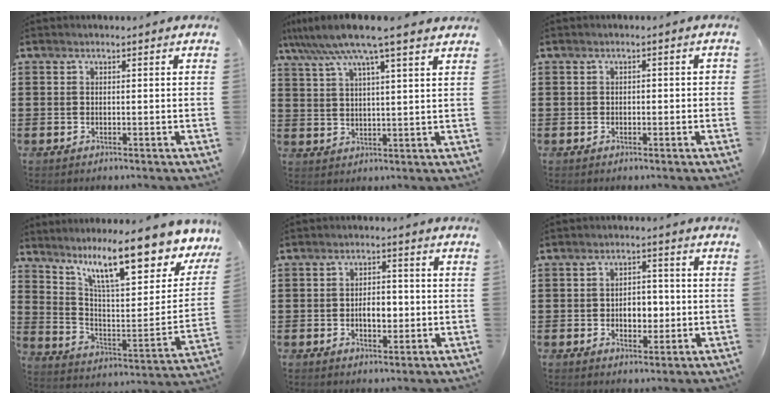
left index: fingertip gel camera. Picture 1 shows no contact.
{"total": 8.3, "force": [6.5, 0.2, 5.1], "torque": [-0.120, -0.022, 0.113]}
{"total": 0.9, "force": [-0.5, 0.6, 0.5], "torque": [-0.011, 0.001, -0.011]}
{"total": 14.6, "force": [10.1, 3.4, 10.1], "torque": [-0.185, -0.061, 0.166]}
{"total": 3.8, "force": [-0.7, 2.1, 3.1], "torque": [-0.045, -0.001, -0.020]}
{"total": 4.1, "force": [-0.8, 2.7, 2.9], "torque": [-0.047, 0.003, -0.023]}